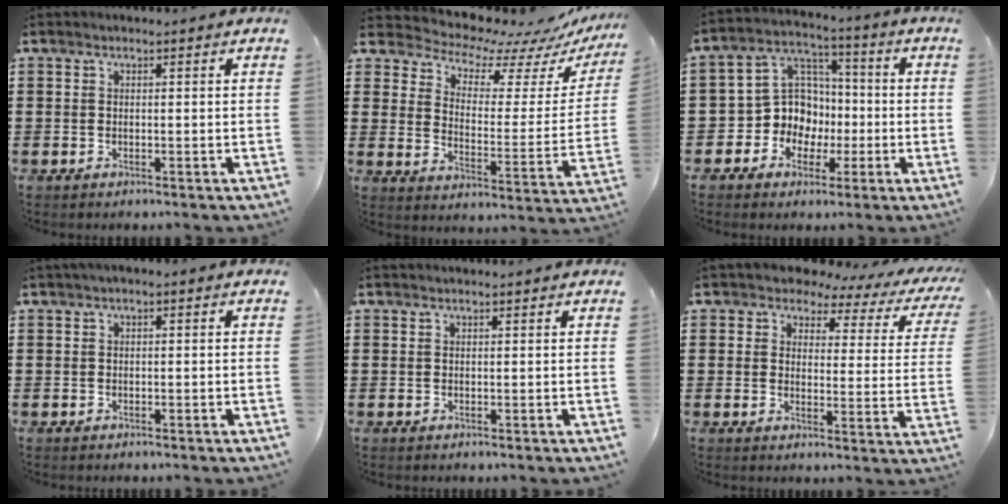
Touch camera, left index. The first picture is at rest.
{"total": 6.2, "force": [5.9, 1.4, 1.2], "torque": [-0.046, -0.059, 0.096]}
{"total": 8.9, "force": [-1.7, 8.5, 2.2], "torque": [-0.084, 0.005, -0.030]}
{"total": 0.9, "force": [-0.6, 0.4, 0.5], "torque": [-0.010, 0.002, -0.013]}
{"total": 0.0}
{"total": 3.8, "force": [3.0, 2.0, 1.4], "torque": [-0.039, -0.013, 0.044]}